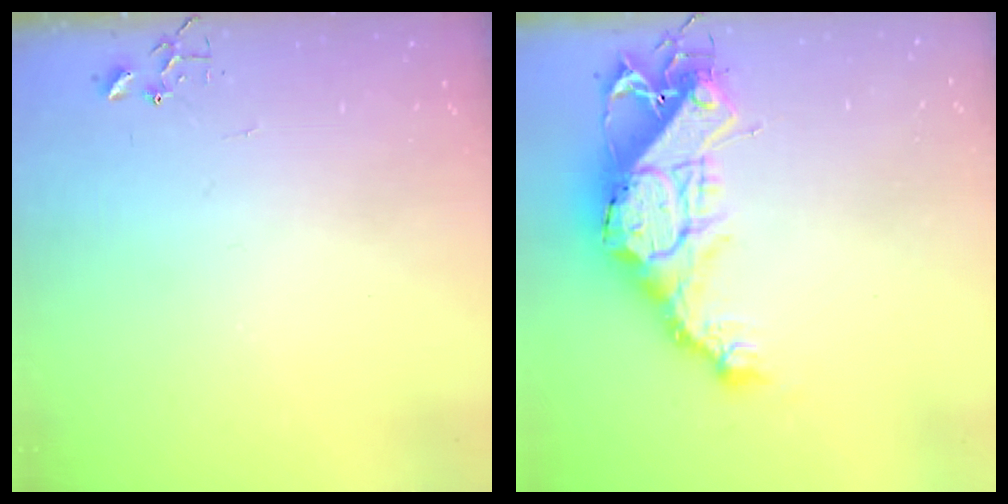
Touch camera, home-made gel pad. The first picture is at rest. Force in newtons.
{"total": 19.1, "press": 19.1, "slide": 1.5}